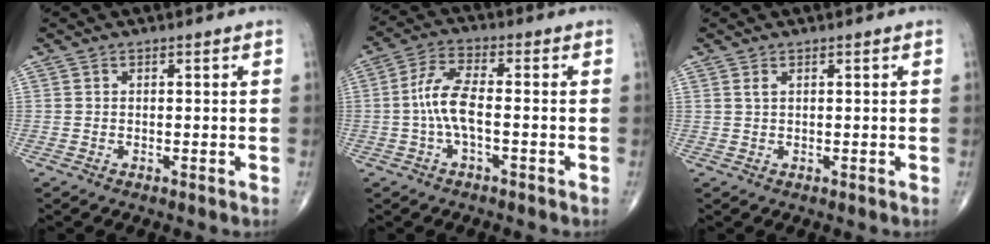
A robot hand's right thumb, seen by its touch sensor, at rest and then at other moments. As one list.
[{"total": 7.2, "force": [-1.1, 2.6, 6.7], "torque": [-0.149, 0.023, -0.025]}, {"total": 0.8, "force": [0.5, 0.3, 0.6], "torque": [-0.013, 0.006, 0.011]}]